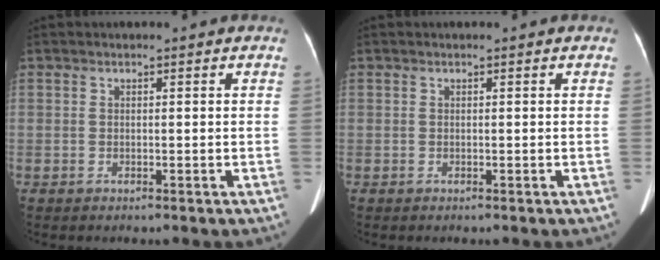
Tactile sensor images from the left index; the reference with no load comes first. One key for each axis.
{"total": 0.0}